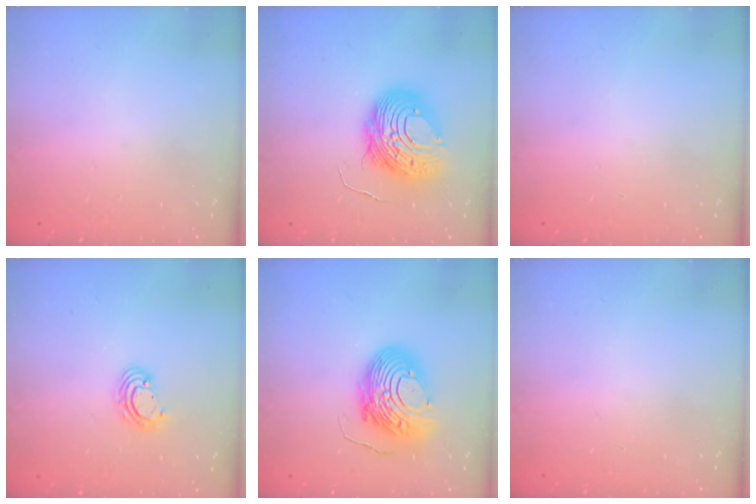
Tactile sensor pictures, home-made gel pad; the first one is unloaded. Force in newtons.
{"total": 13.2, "press": 13.2, "slide": 1.3}
{"total": 0.0}
{"total": 4.6, "press": 4.6, "slide": 0.2}
{"total": 15.1, "press": 15.1, "slide": 1.6}
{"total": 0.0}